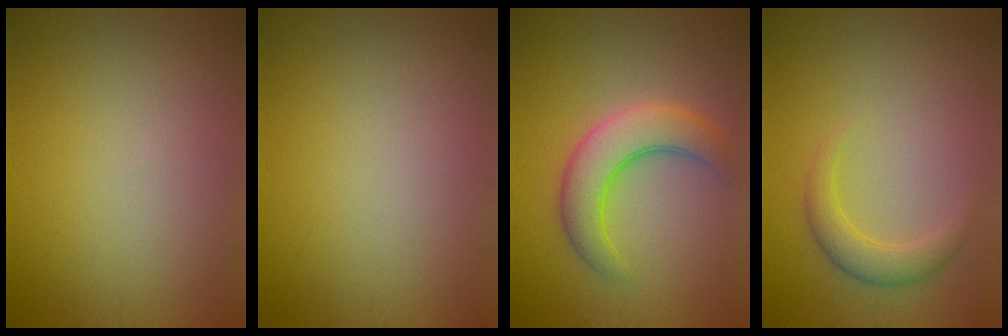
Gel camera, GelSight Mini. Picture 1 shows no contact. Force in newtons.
{"total": 0.0}
{"total": 5.4, "press": 5.4, "slide": 0.3}
{"total": 2.4, "press": 2.4, "slide": 0.1}